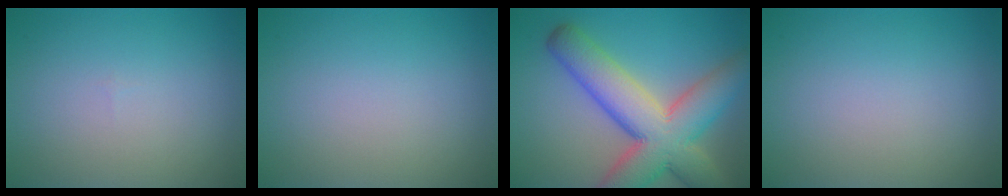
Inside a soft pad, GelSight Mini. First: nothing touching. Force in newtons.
{"total": 0.0}
{"total": 10.9, "press": 10.9, "slide": 0.6}
{"total": 0.0}